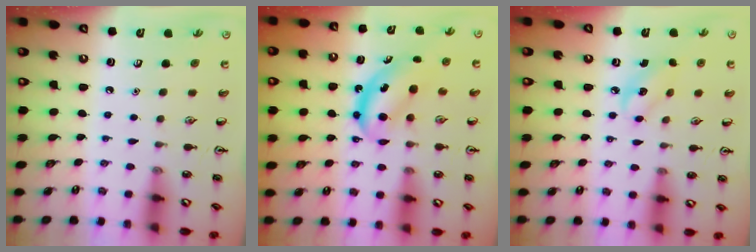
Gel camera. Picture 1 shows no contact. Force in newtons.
{"total": 5.9, "press": 5.8, "slide": 1.3}
{"total": 3.2, "press": 3.1, "slide": 0.8}